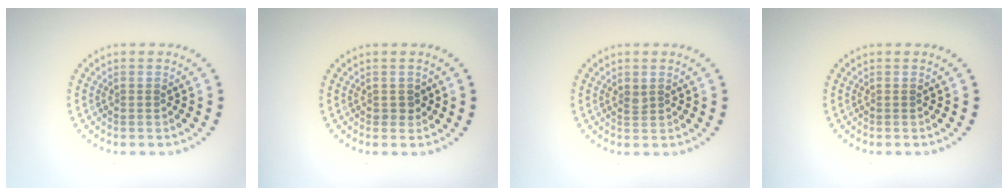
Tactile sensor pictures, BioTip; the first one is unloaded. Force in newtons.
{"total": 0.8, "press": 0.8, "slide": 0.2}
{"total": 0.7, "press": 0.6, "slide": 0.4}
{"total": 0.0}